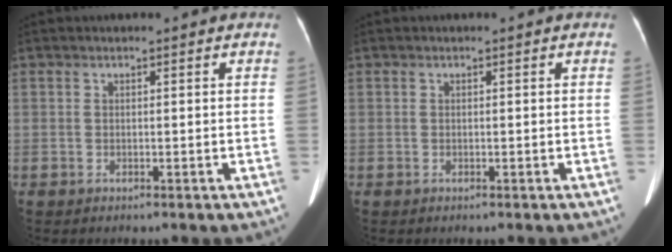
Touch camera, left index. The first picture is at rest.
{"total": 0.0}